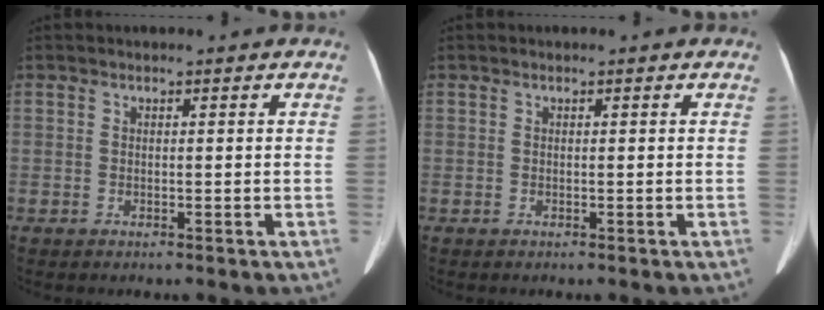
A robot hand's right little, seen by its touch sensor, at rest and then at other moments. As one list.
[{"total": 0.0}]